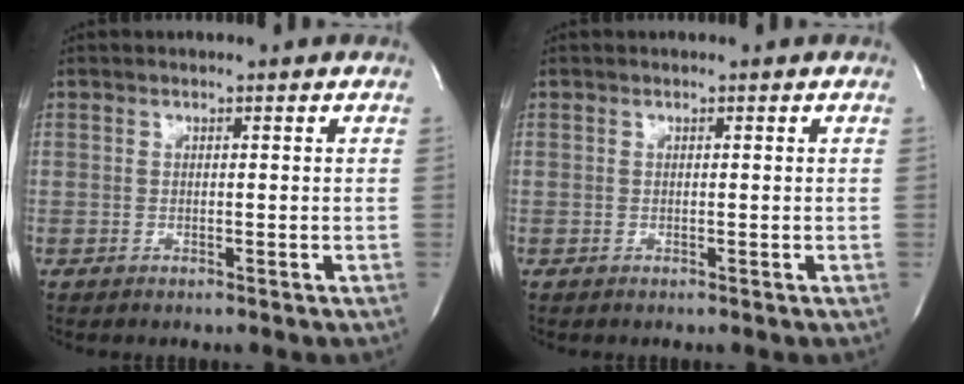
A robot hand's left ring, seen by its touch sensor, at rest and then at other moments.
{"total": 0.0}